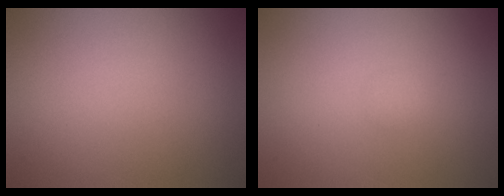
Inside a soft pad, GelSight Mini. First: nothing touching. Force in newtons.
{"total": 0.6, "press": 0.6, "slide": 0.0}